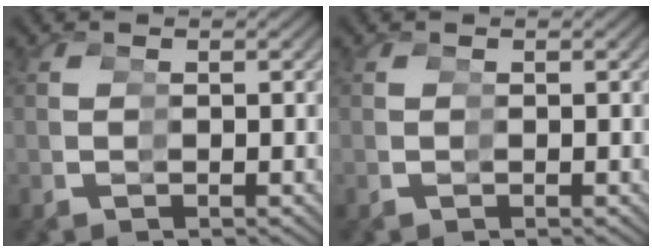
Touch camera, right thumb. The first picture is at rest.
{"total": 0.0}